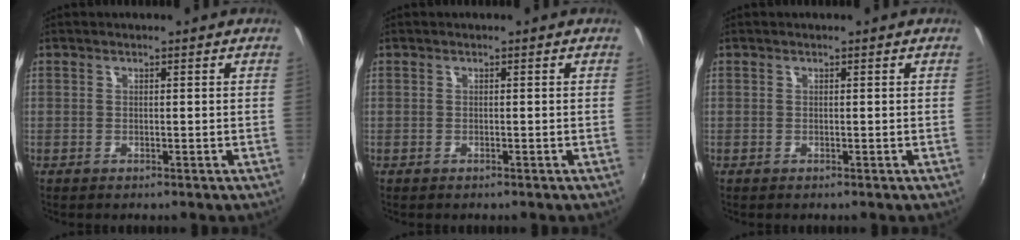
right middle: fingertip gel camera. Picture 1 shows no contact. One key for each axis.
{"total": 0.0}
{"total": 0.0}